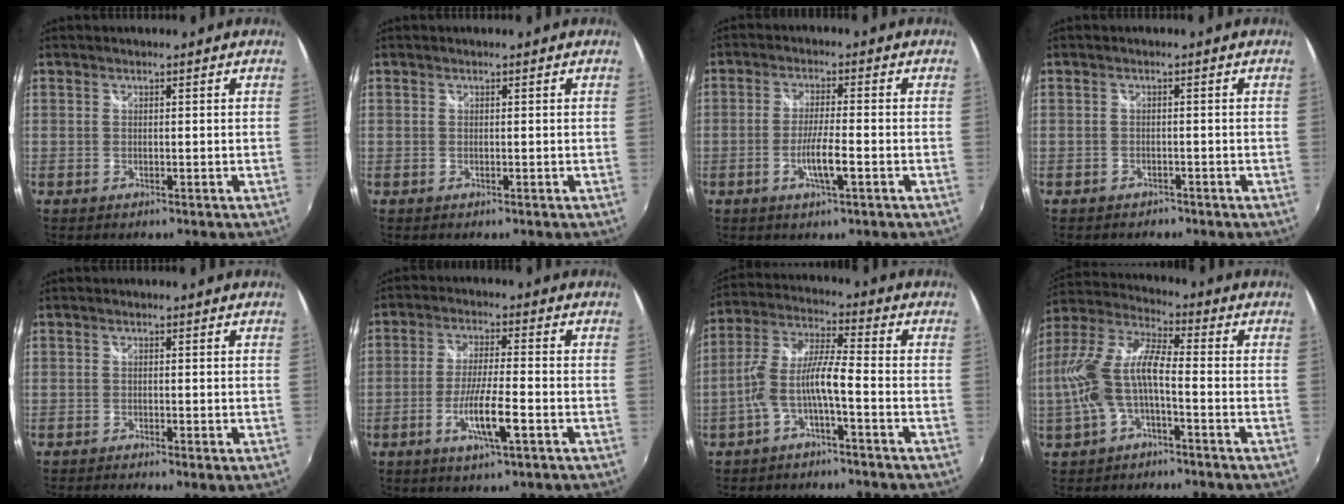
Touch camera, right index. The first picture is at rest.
{"total": 0.0}
{"total": 5.5, "force": [-2.1, 0.3, 5.1], "torque": [-0.096, -0.007, -0.038]}
{"total": 2.2, "force": [-1.7, 1.3, 0.4], "torque": [-0.014, -0.003, -0.024]}
{"total": 2.1, "force": [-1.2, 0.2, 1.6], "torque": [-0.032, -0.008, -0.021]}
{"total": 8.3, "force": [-3.4, 0.7, 7.5], "torque": [-0.144, -0.010, -0.062]}
{"total": 7.9, "force": [-3.3, 1.1, 7.1], "torque": [-0.163, 0.014, -0.061]}
{"total": 12.3, "force": [-2.8, 4.2, 11.2], "torque": [-0.236, 0.008, -0.051]}